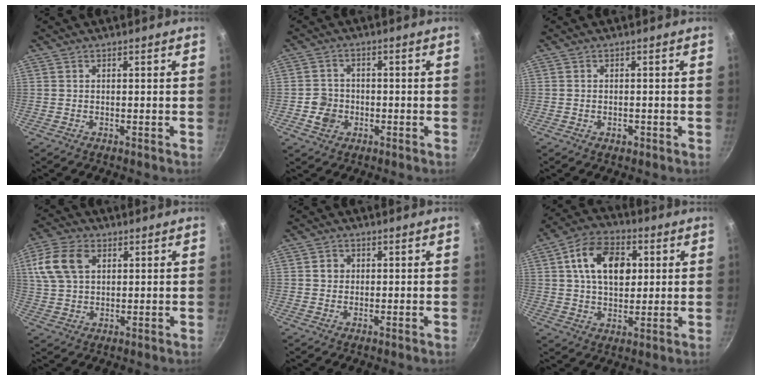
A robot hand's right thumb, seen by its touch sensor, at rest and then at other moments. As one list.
[{"total": 4.6, "force": [-1.3, 4.2, 1.6], "torque": [-0.009, 0.017, -0.026]}, {"total": 1.4, "force": [-0.6, 1.0, 0.9], "torque": [-0.013, 0.002, -0.008]}, {"total": 10.5, "force": [3.5, 7.0, 7.0], "torque": [-0.131, 0.007, 0.062]}, {"total": 2.3, "force": [0.3, 2.1, 0.8], "torque": [-0.002, 0.004, 0.002]}, {"total": 14.2, "force": [3.4, 9.4, 10.1], "torque": [-0.142, 0.005, 0.047]}]